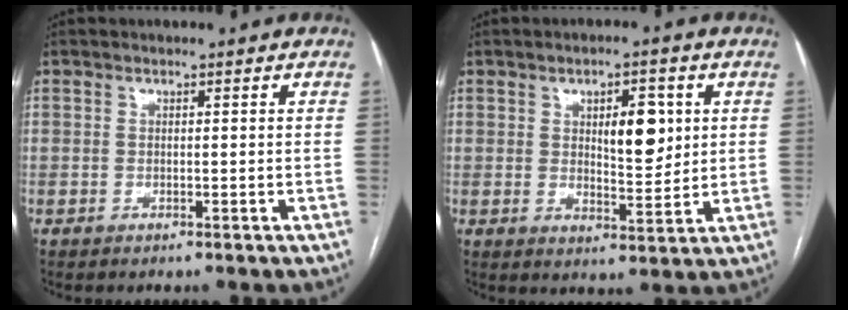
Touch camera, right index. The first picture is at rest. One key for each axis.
{"total": 7.0, "fx": 1.9, "fy": 2.7, "fz": 6.2, "tx": -0.092, "ty": -0.001, "tz": 0.034}